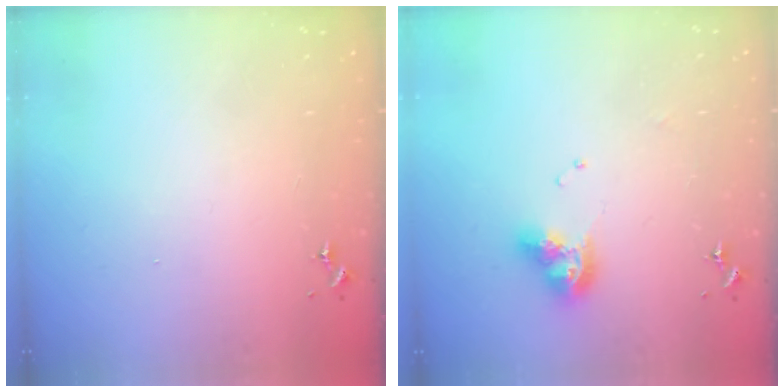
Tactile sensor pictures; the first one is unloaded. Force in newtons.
{"total": 10.1, "press": 10.1, "slide": 1.1}